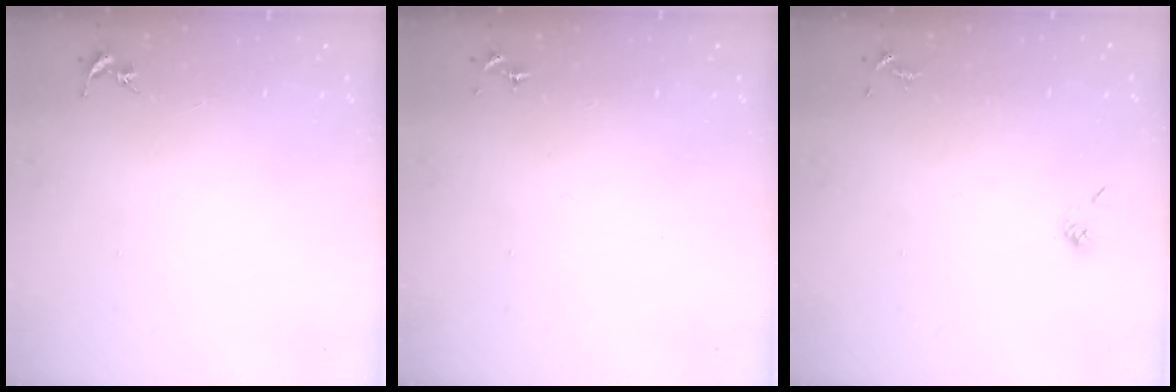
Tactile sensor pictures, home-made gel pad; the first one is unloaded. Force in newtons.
{"total": 0.0}
{"total": 4.2, "press": 4.0, "slide": 1.1}